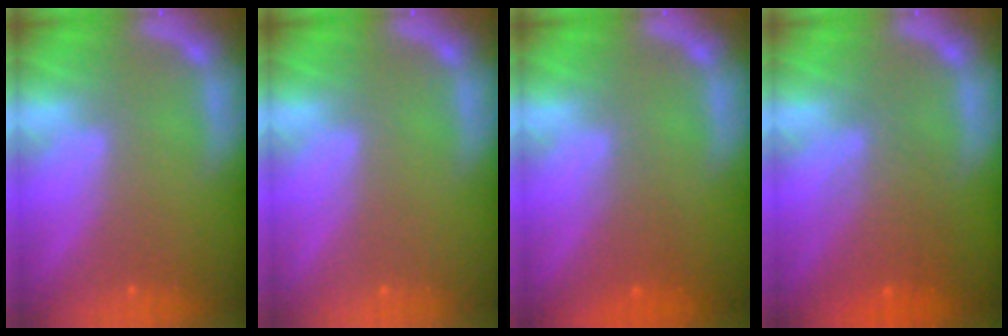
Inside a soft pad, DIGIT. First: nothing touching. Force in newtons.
{"total": 0.0}
{"total": 1.9}
{"total": 4.6}